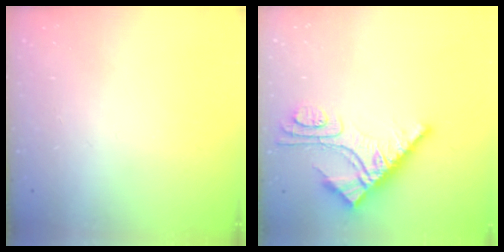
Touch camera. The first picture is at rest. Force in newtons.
{"total": 11.3, "press": 11.2, "slide": 1.2}